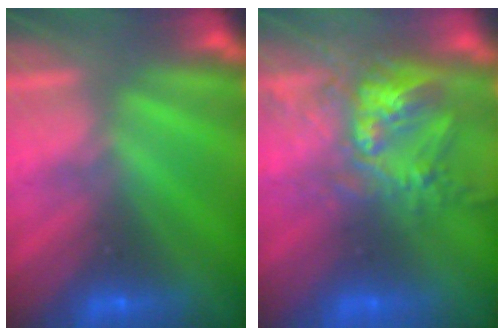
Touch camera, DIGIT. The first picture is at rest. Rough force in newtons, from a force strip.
{"total": 9.6}